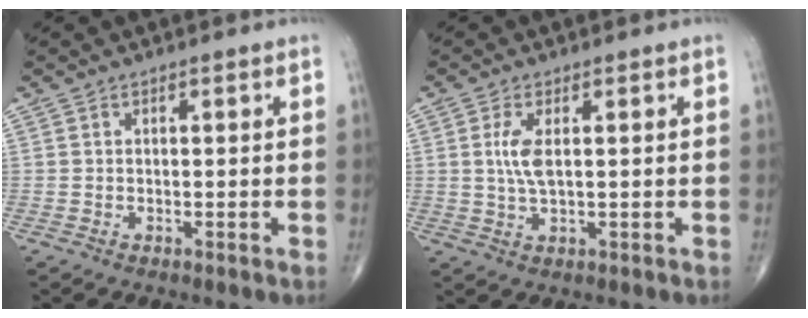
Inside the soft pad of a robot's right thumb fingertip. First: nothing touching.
{"total": 4.4, "force": [0.9, 1.5, 4.0], "torque": [-0.094, -0.004, 0.020]}